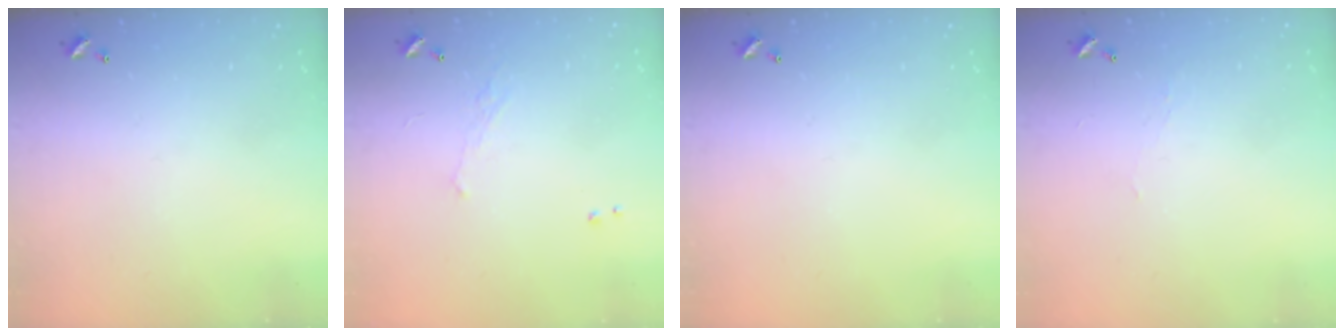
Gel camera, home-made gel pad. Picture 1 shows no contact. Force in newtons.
{"total": 0.7, "press": 0.0, "slide": 0.7}
{"total": 0.0}
{"total": 0.8, "press": 0.7, "slide": 0.4}